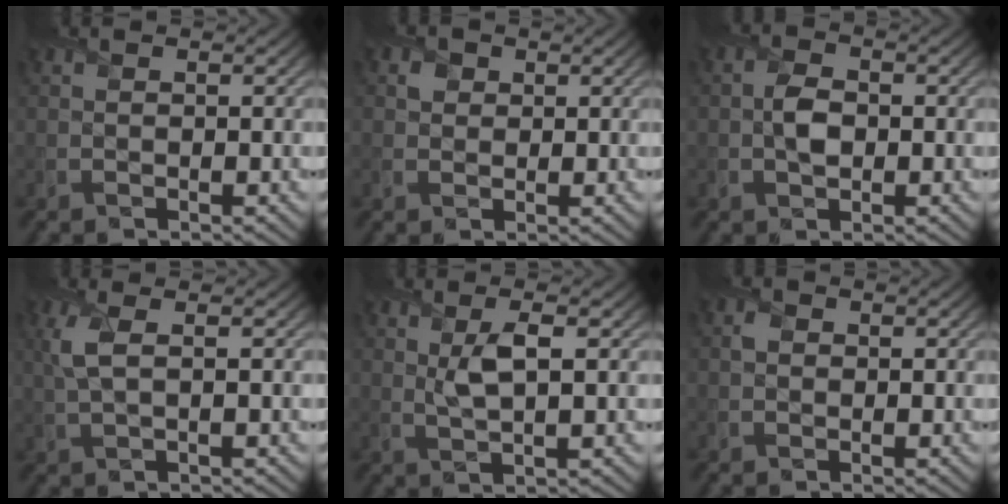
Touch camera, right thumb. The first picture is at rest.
{"total": 1.5, "force": [0.5, 1.4, 0.3], "torque": [-0.004, -0.001, 0.007]}
{"total": 2.8, "force": [-0.3, 1.9, 2.1], "torque": [-0.042, 0.000, -0.009]}
{"total": 3.4, "force": [0.9, 0.9, 3.1], "torque": [-0.082, 0.011, 0.017]}
{"total": 3.5, "force": [1.0, 0.9, 3.2], "torque": [-0.067, 0.002, 0.020]}
{"total": 1.1, "force": [0.0, 1.0, 0.3], "torque": [-0.007, 0.000, -0.007]}